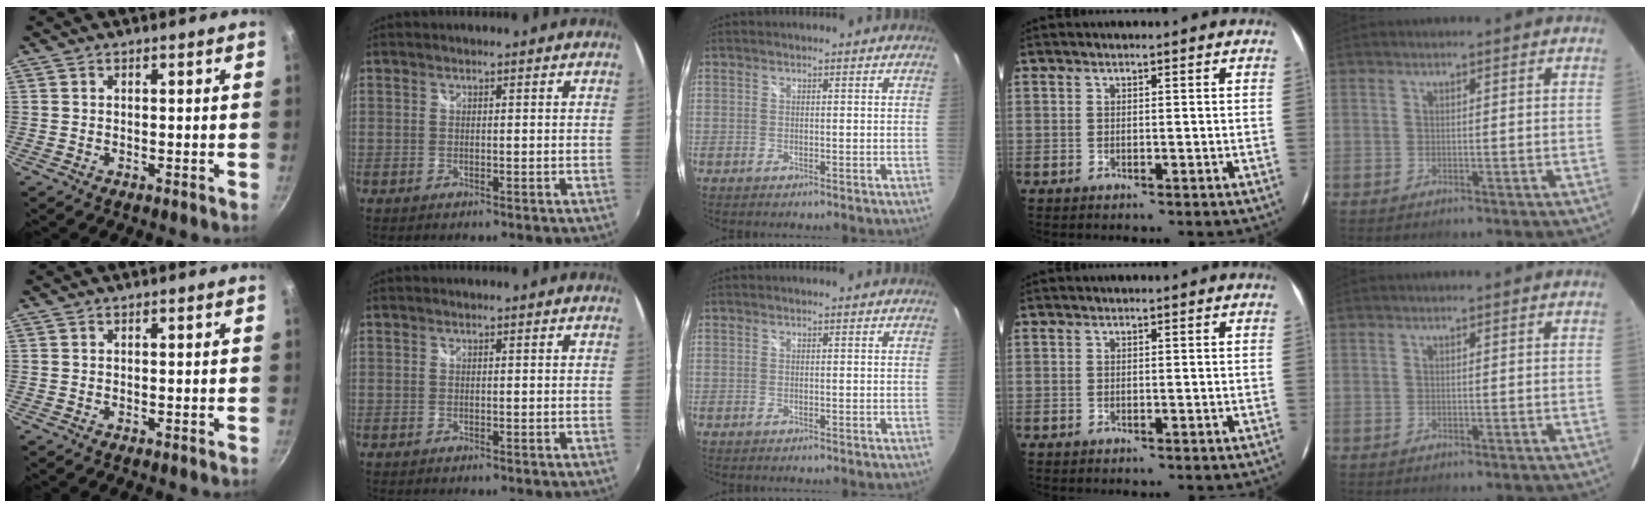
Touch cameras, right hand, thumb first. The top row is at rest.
{}